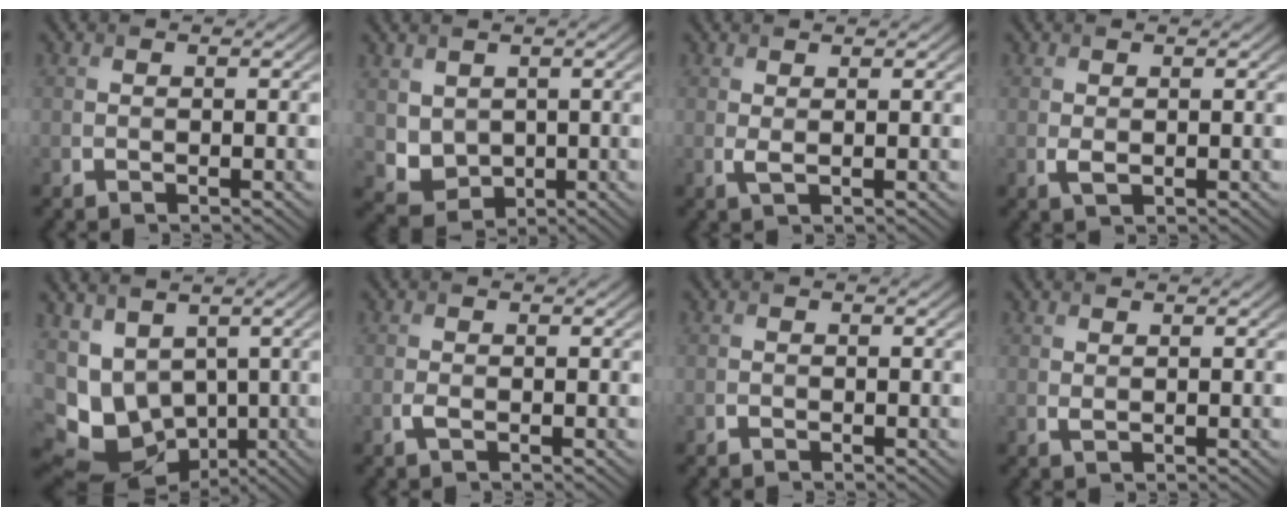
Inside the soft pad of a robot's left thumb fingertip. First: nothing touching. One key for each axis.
{"total": 3.9, "fx": 1.3, "fy": 3.2, "fz": 1.7, "tx": -0.054, "ty": -0.015, "tz": 0.033}
{"total": 1.2, "fx": 0.6, "fy": 0.2, "fz": 1.0, "tx": -0.026, "ty": 0.000, "tz": 0.011}
{"total": 1.1, "fx": 0.1, "fy": 0.6, "fz": 0.9, "tx": -0.023, "ty": -0.003, "tz": 0.004}
{"total": 10.0, "fx": 0.3, "fy": 7.6, "fz": 6.4, "tx": -0.144, "ty": -0.019, "tz": 0.033}
{"total": 0.9, "fx": -0.3, "fy": 0.3, "fz": 0.8, "tx": -0.020, "ty": -0.002, "tz": -0.007}
{"total": 0.0}
{"total": 0.7, "fx": 0.5, "fy": 0.2, "fz": 0.4, "tx": -0.012, "ty": -0.001, "tz": 0.012}